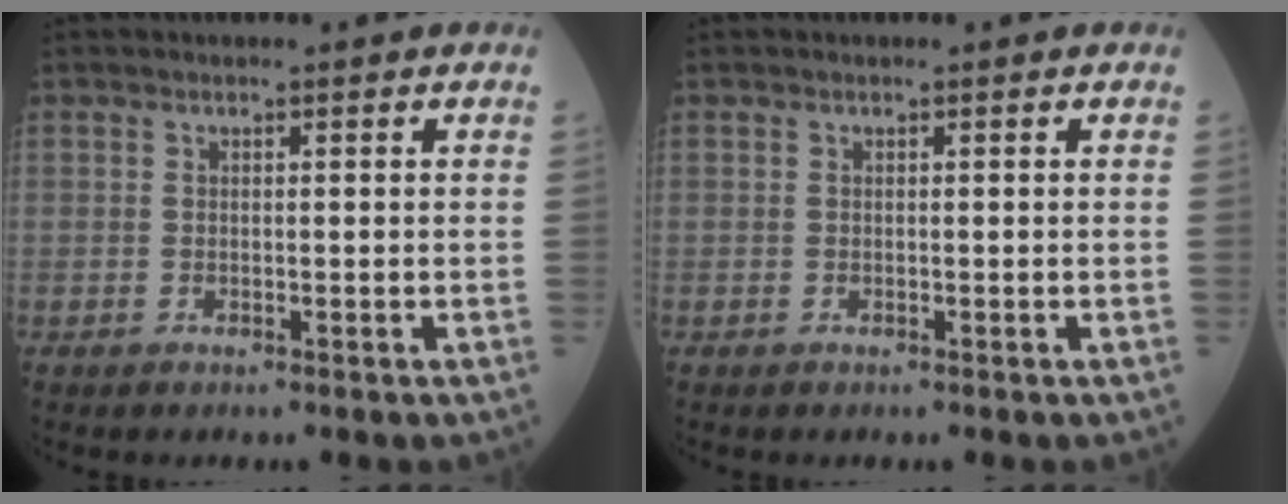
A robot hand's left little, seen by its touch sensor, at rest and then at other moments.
{"total": 0.0}